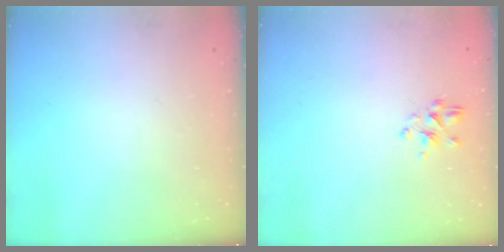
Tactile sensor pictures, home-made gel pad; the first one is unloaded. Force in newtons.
{"total": 2.8, "press": 2.7, "slide": 0.9}